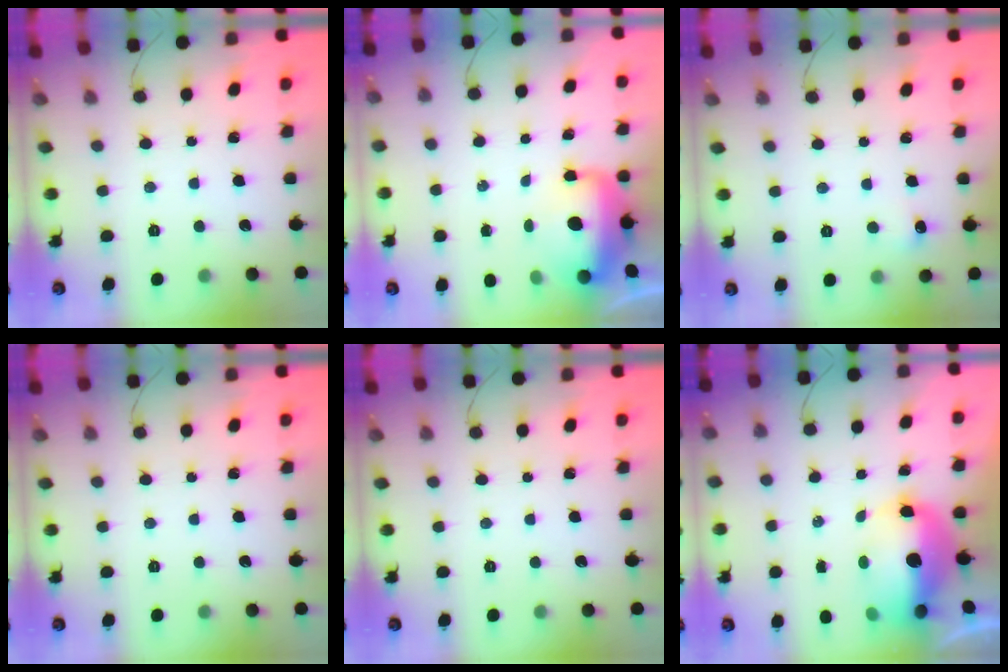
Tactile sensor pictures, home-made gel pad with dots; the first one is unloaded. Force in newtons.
{"total": 11.7, "press": 11.4, "slide": 2.7}
{"total": 3.8, "press": 3.6, "slide": 1.2}
{"total": 0.0}
{"total": 0.0}
{"total": 17.7, "press": 14.1, "slide": 10.6}